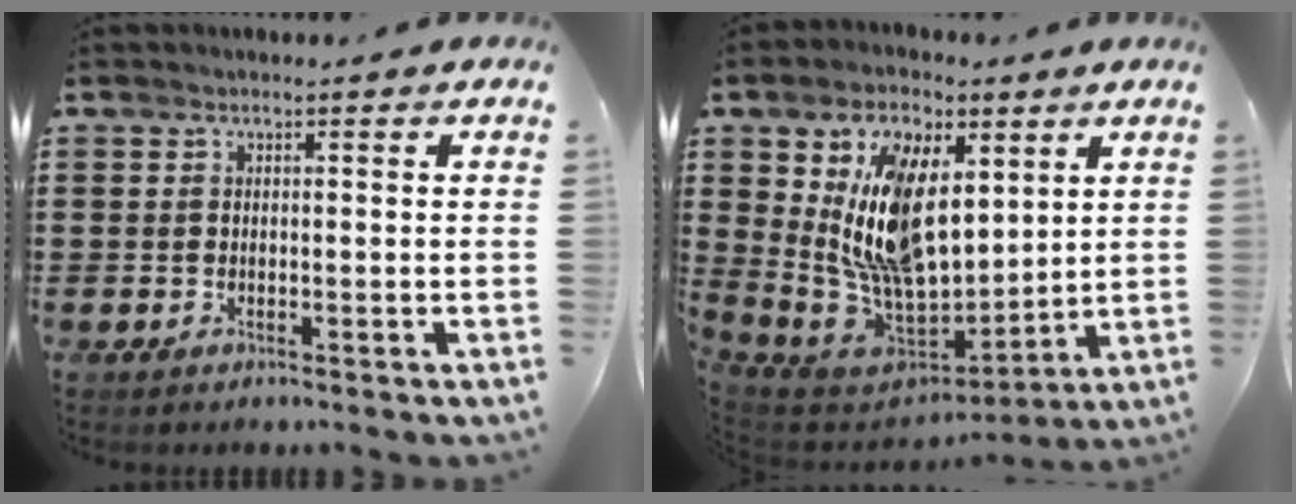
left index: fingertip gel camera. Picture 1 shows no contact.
{"total": 15.1, "force": [4.9, 8.4, 11.5], "torque": [-0.255, -0.017, 0.096]}